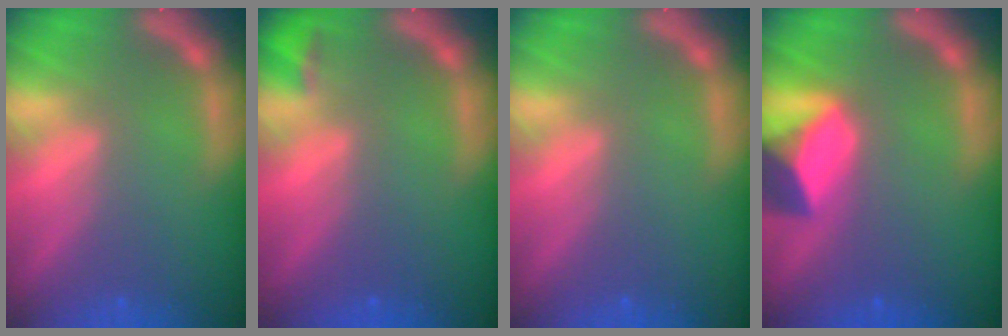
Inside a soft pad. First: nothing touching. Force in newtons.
{"total": 1.4}
{"total": 0.0}
{"total": 6.4}